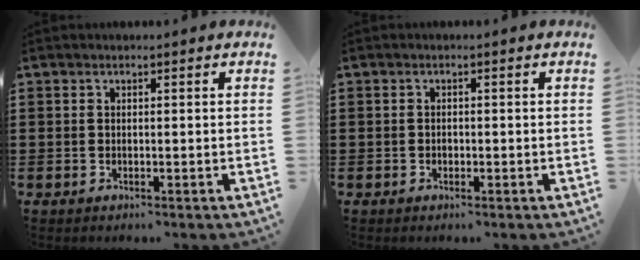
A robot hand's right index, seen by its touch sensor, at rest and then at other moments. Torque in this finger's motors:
{"motor_torque": [2.14, 0.00, 0.00, -0.01]}